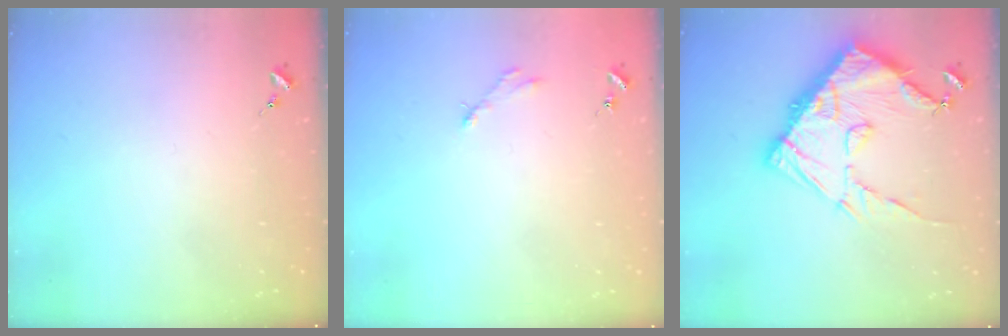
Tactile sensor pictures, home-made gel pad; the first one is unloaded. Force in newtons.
{"total": 2.5, "press": 2.5, "slide": 0.3}
{"total": 19.1, "press": 19.0, "slide": 1.6}